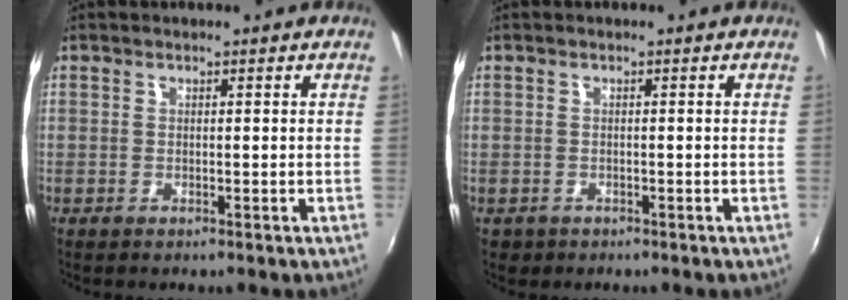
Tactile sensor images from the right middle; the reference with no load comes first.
{"total": 1.7, "force": [-0.8, 1.4, 0.5], "torque": [-0.014, -0.004, -0.010]}